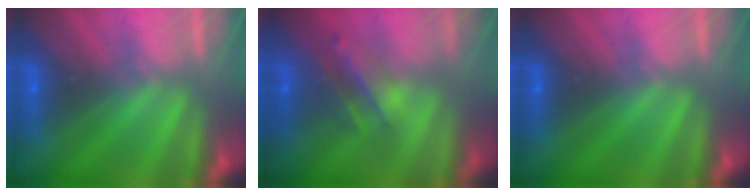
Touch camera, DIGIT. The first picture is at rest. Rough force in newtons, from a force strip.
{"total": 2.4}
{"total": 0.0}